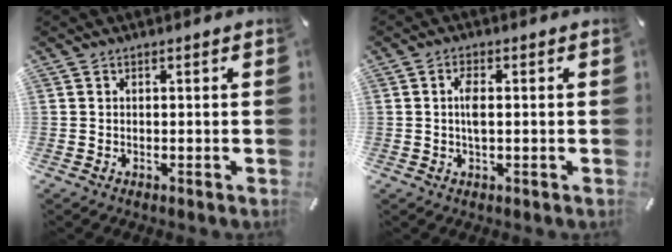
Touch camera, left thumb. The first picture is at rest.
{"total": 3.4, "force": [0.1, 1.2, 3.2], "torque": [-0.070, 0.000, -0.002]}